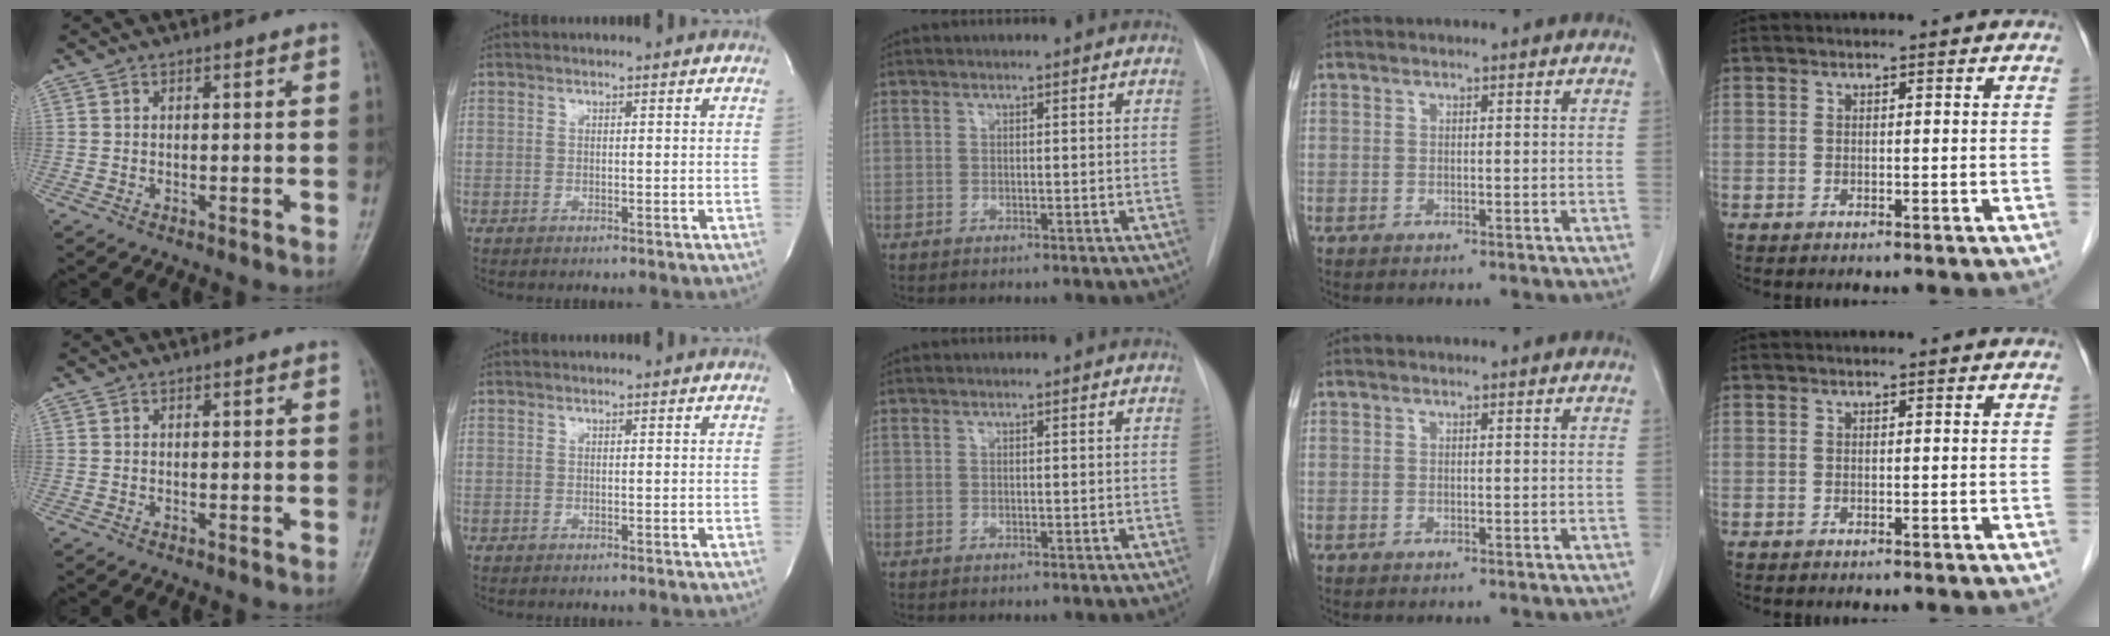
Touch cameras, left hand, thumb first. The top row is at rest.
{}